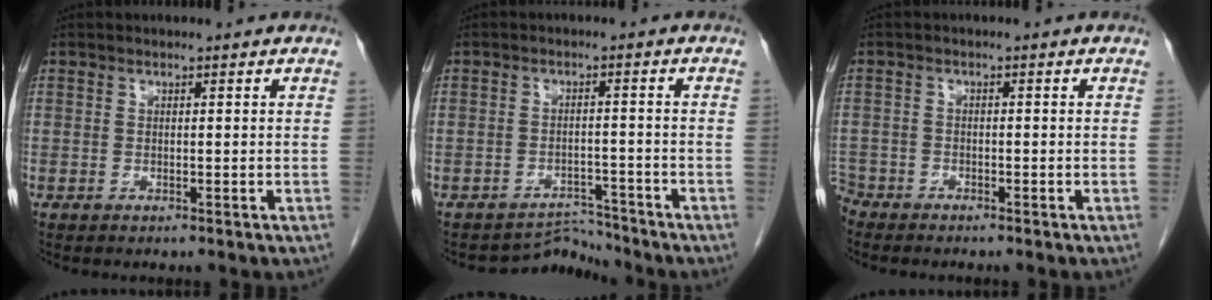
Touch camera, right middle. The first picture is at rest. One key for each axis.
{"total": 3.7, "fx": -3.3, "fy": 0.1, "fz": -1.6, "tx": 0.027, "ty": 0.007, "tz": -0.049}
{"total": 3.2, "fx": -3.0, "fy": 1.2, "fz": 0.1, "tx": -0.004, "ty": -0.004, "tz": -0.059}